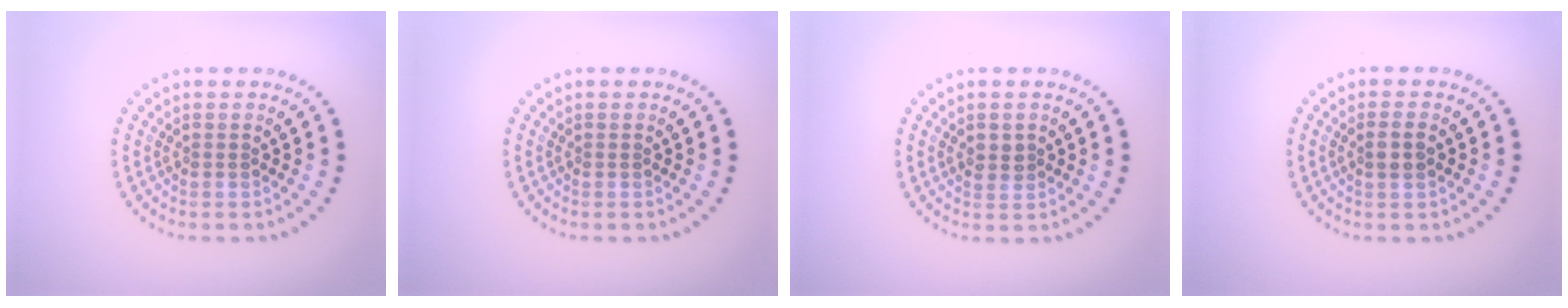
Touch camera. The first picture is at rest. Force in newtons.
{"total": 0.0}
{"total": 1.5, "press": 1.5, "slide": 0.4}
{"total": 1.5, "press": 1.5, "slide": 0.5}